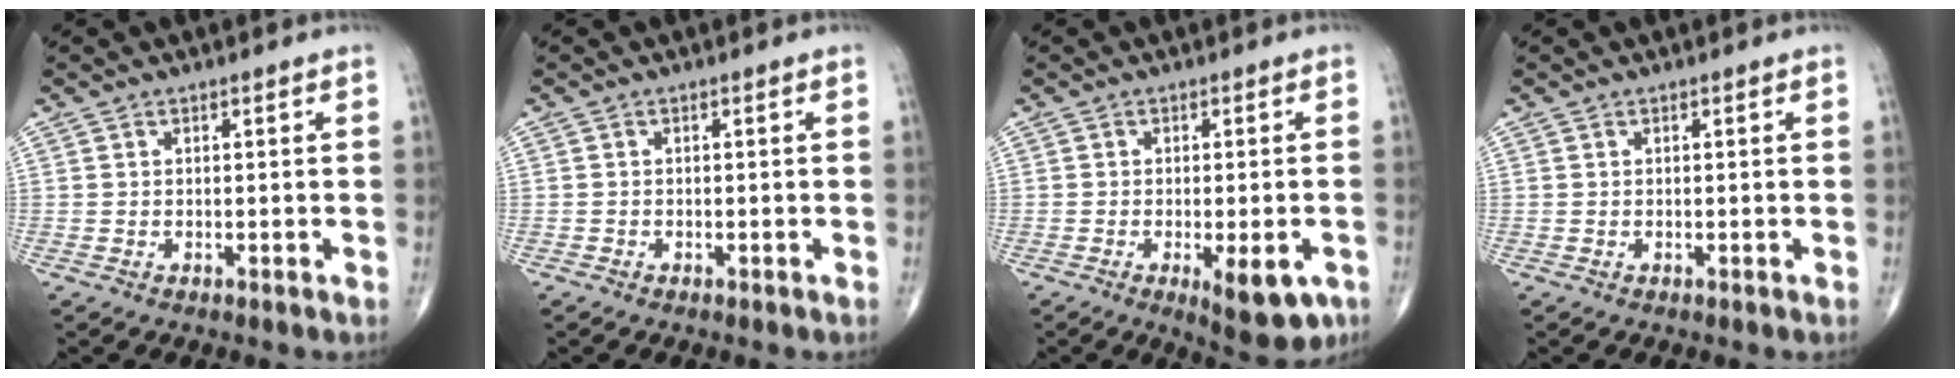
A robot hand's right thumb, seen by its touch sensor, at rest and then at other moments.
{"total": 0.0}
{"total": 8.7, "force": [-3.4, 3.2, 7.3], "torque": [-0.084, -0.002, -0.039]}
{"total": 0.0}